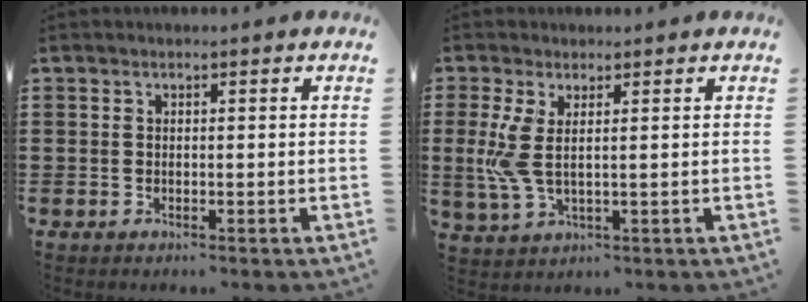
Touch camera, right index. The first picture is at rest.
{"total": 5.5, "force": [1.0, 1.8, 5.1], "torque": [-0.135, -0.014, 0.010]}